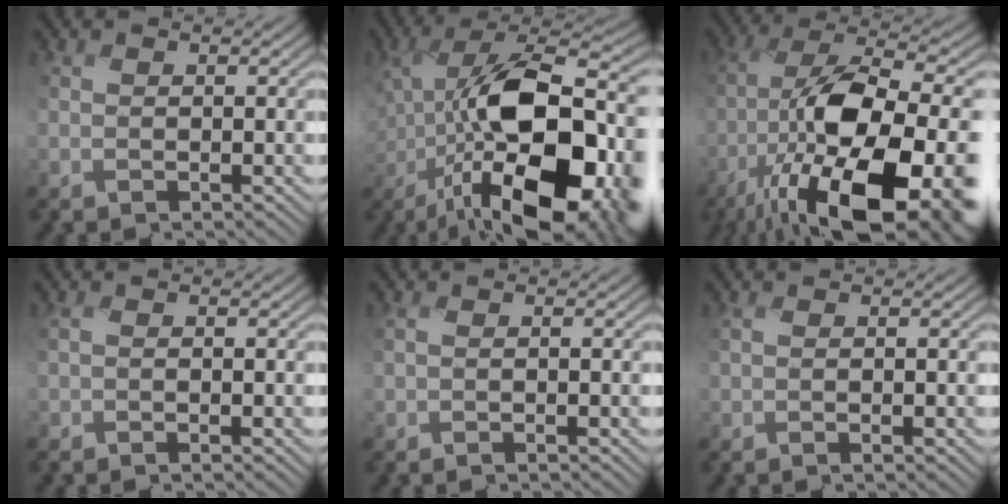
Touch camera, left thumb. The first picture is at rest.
{"total": 20.8, "force": [-3.5, 10.6, 17.5], "torque": [-0.318, -0.020, -0.046]}
{"total": 21.0, "force": [-9.0, 7.9, 17.2], "torque": [-0.300, -0.018, -0.142]}
{"total": 1.5, "force": [-0.2, 0.6, 1.4], "torque": [-0.035, -0.004, -0.005]}
{"total": 1.0, "force": [0.0, 0.2, 1.0], "torque": [-0.023, 0.002, -0.001]}
{"total": 1.4, "force": [0.1, 0.2, 1.4], "torque": [-0.032, 0.001, -0.001]}